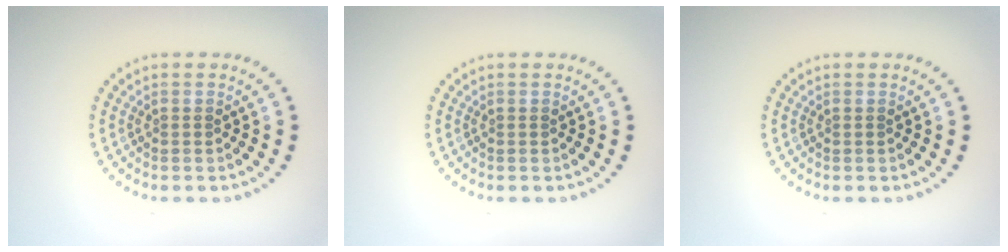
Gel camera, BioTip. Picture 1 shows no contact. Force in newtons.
{"total": 0.0}
{"total": 0.0}